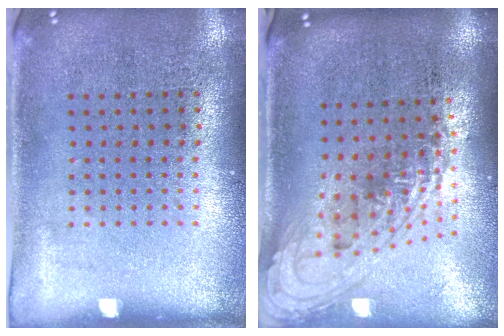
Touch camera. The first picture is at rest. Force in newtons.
{"total": 1.9, "press": 1.4, "slide": 1.3}